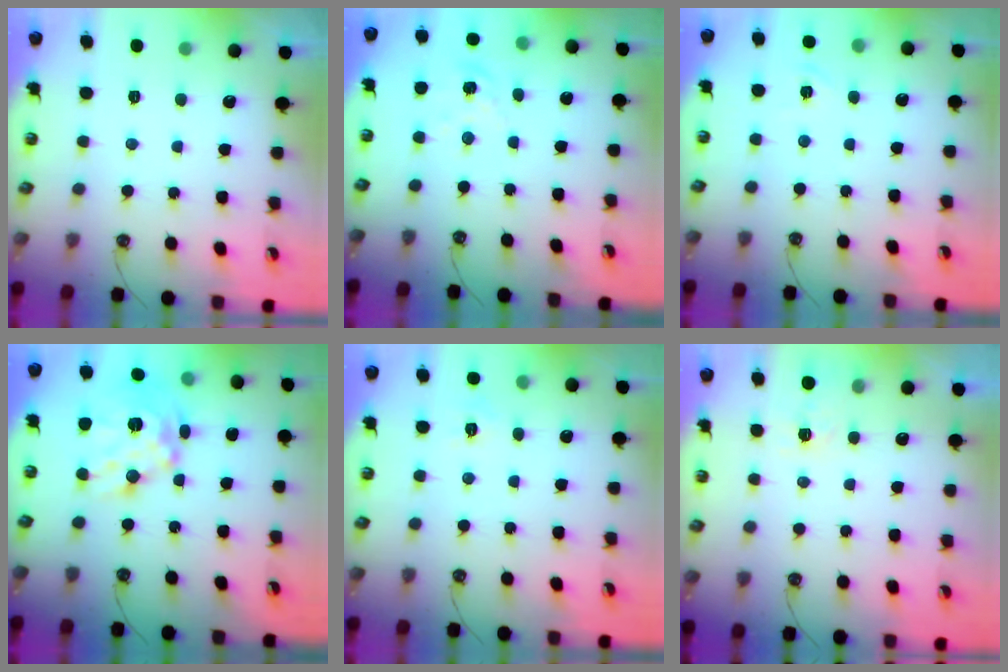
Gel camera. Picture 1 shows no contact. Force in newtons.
{"total": 2.9, "press": 2.9, "slide": 0.3}
{"total": 3.7, "press": 3.7, "slide": 0.6}
{"total": 18.1, "press": 18.0, "slide": 1.8}
{"total": 6.2, "press": 6.2, "slide": 0.7}
{"total": 4.0, "press": 4.0, "slide": 0.5}